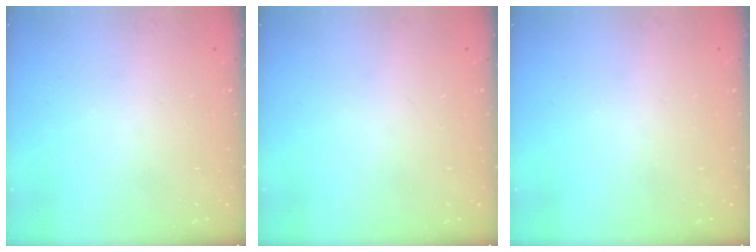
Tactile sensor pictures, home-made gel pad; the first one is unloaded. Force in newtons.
{"total": 0.0}
{"total": 0.0}